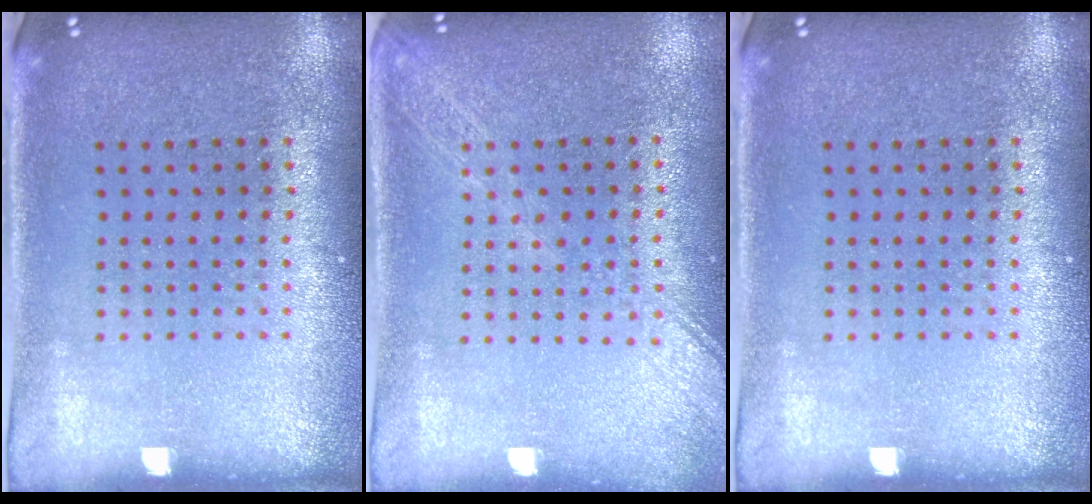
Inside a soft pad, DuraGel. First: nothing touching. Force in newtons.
{"total": 1.6, "press": 1.5, "slide": 0.6}
{"total": 0.0}